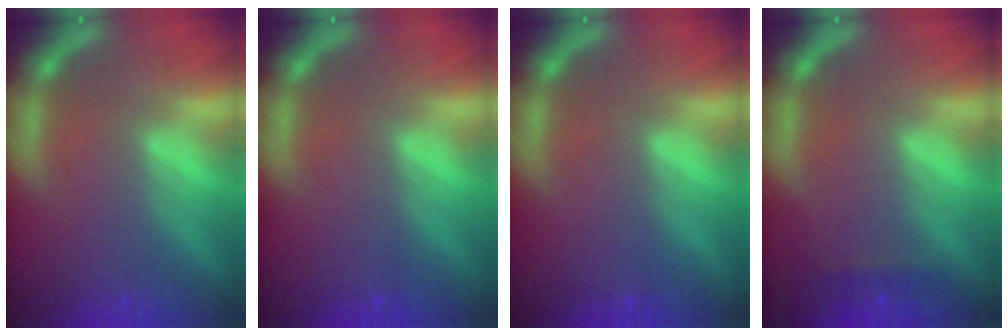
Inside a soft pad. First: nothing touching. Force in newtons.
{"total": 0.0}
{"total": 0.0}
{"total": 0.9}